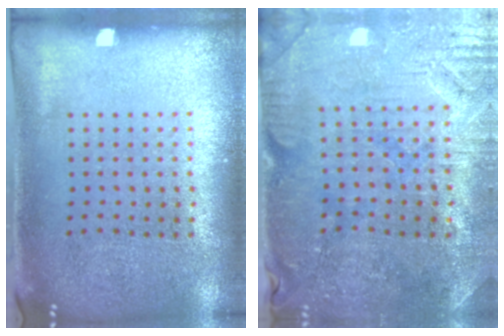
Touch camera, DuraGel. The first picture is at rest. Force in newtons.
{"total": 0.9, "press": 0.8, "slide": 0.4}